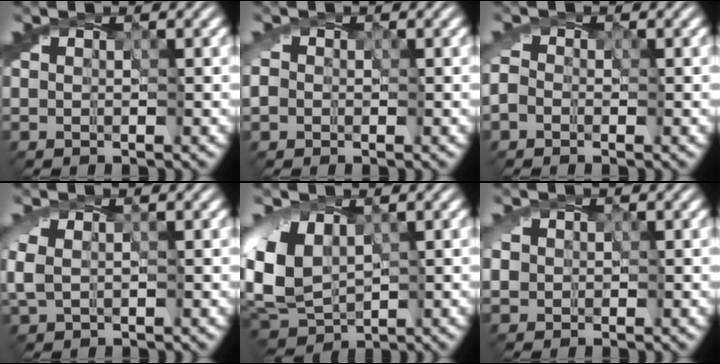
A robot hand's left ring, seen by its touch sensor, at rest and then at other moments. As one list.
[{"total": 0.9, "force": [-0.3, 0.9, 0.0], "torque": [0.007, 0.005, -0.009]}, {"total": 1.4, "force": [-0.9, 1.0, 0.4], "torque": [-0.012, 0.006, -0.026]}, {"total": 1.9, "force": [0.4, 1.2, 1.4], "torque": [-0.045, 0.003, 0.003]}, {"total": 6.5, "force": [1.3, 4.4, 4.6], "torque": [-0.113, 0.007, 0.014]}, {"total": 1.9, "force": [0.3, 1.8, 0.4], "torque": [-0.001, 0.009, -0.007]}]